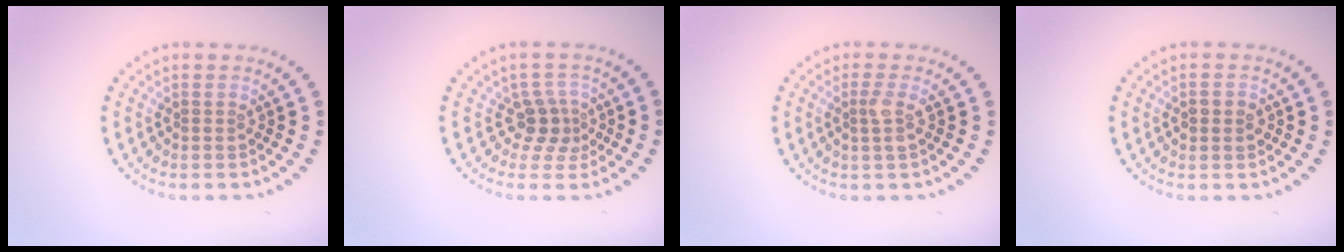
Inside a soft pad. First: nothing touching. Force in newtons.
{"total": 2.5, "press": 1.8, "slide": 1.7}
{"total": 1.5, "press": 1.3, "slide": 0.8}
{"total": 1.4, "press": 1.4, "slide": 0.1}